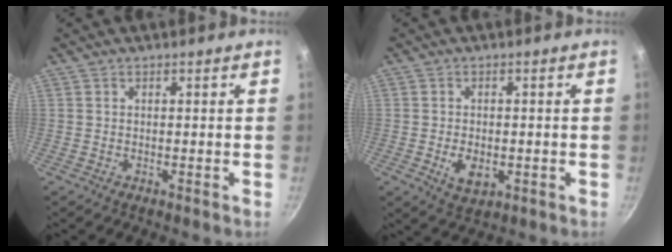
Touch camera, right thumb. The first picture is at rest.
{"total": 5.3, "force": [-1.2, 3.3, 3.9], "torque": [-0.060, -0.001, -0.013]}